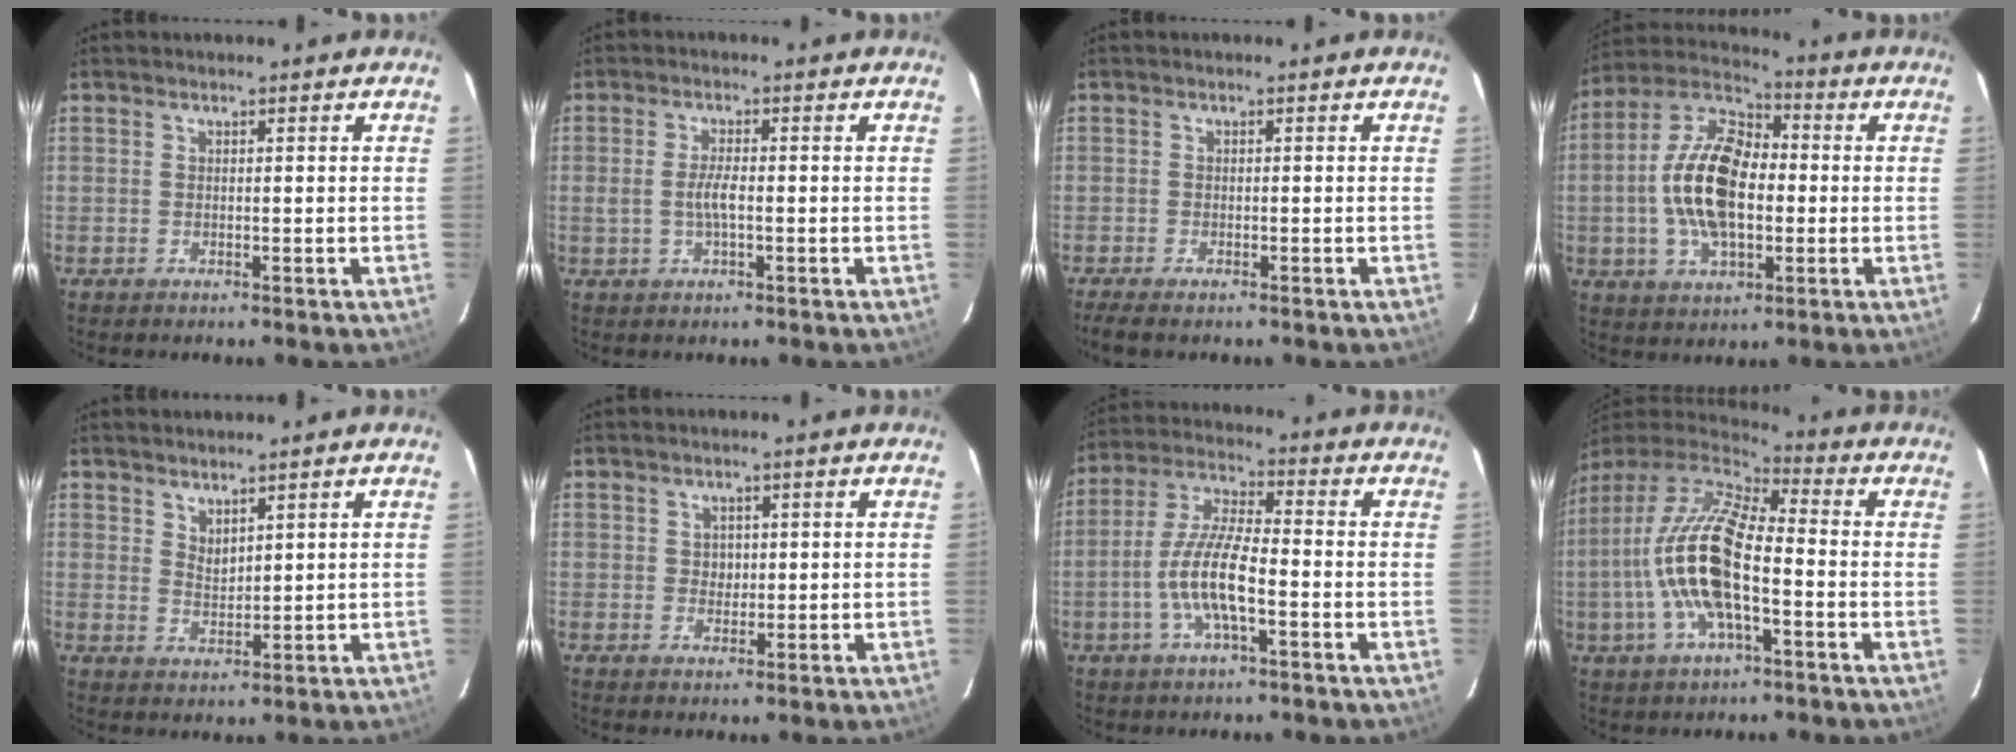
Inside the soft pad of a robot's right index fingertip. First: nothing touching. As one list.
[{"total": 3.3, "force": [-0.5, 0.8, 3.2], "torque": [-0.062, 0.000, -0.009]}, {"total": 3.6, "force": [-2.9, 0.9, 2.0], "torque": [-0.051, -0.016, -0.052]}, {"total": 16.5, "force": [-1.3, 8.8, 13.9], "torque": [-0.277, 0.014, -0.028]}, {"total": 3.0, "force": [2.6, 0.9, 1.1], "torque": [-0.017, -0.004, 0.047]}, {"total": 1.8, "force": [0.4, 1.7, 0.3], "torque": [-0.001, 0.004, 0.007]}, {"total": 10.6, "force": [-3.5, 2.5, 9.7], "torque": [-0.204, 0.001, -0.068]}, {"total": 18.0, "force": [-3.7, 6.4, 16.5], "torque": [-0.322, -0.002, -0.079]}]